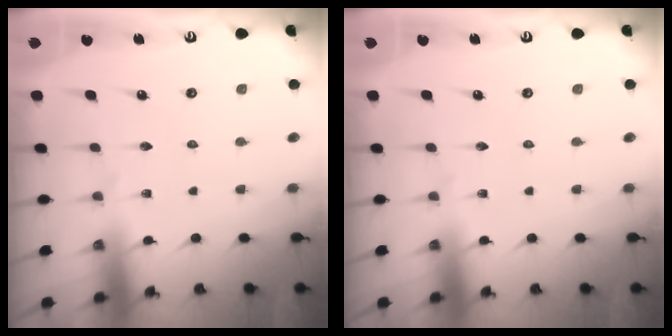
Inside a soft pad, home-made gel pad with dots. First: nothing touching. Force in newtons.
{"total": 0.0}